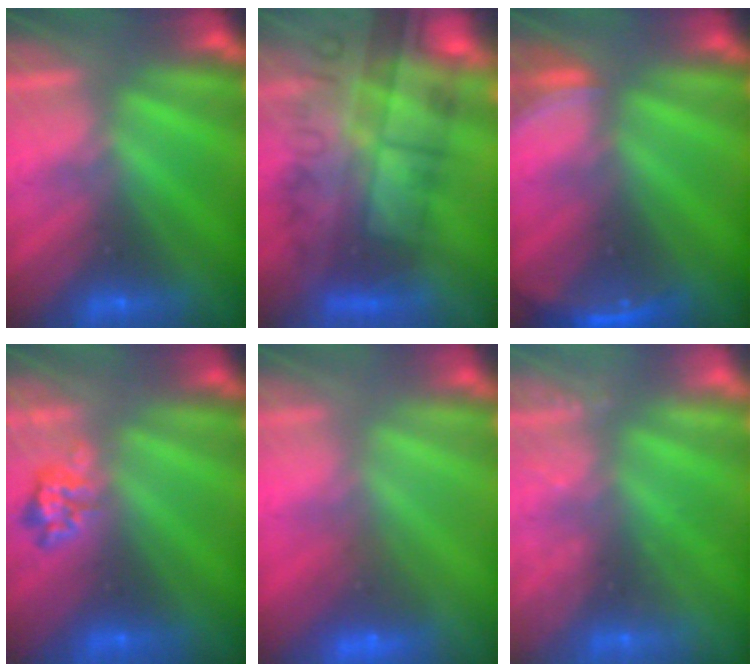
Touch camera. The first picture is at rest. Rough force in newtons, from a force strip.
{"total": 10.1}
{"total": 2.7}
{"total": 2.3}
{"total": 7.1}
{"total": 2.4}